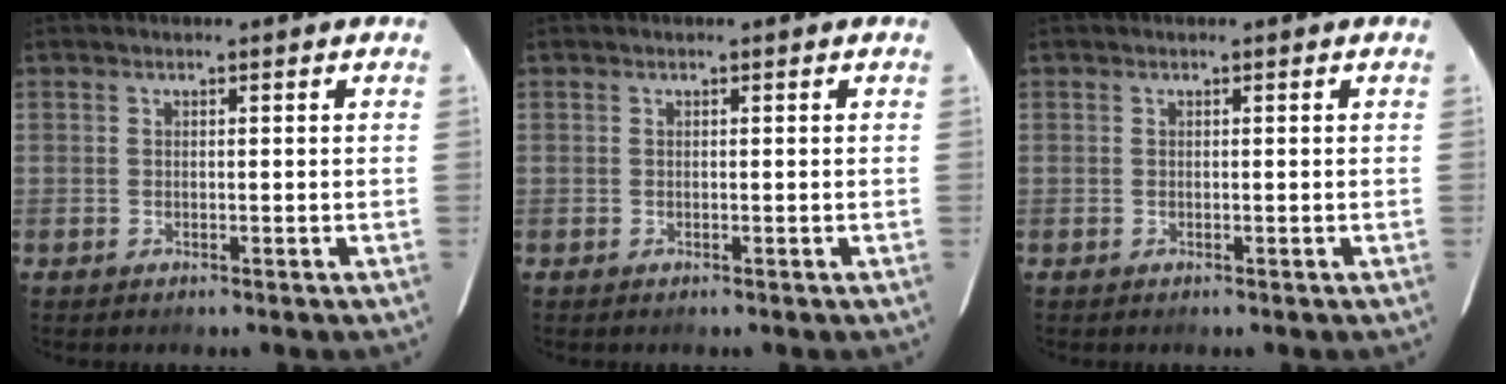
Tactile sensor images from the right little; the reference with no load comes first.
{"total": 0.0}
{"total": 0.0}